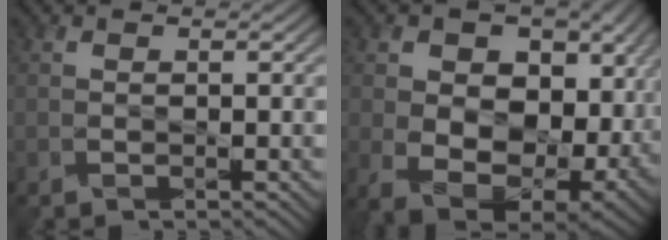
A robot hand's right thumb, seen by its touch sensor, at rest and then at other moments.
{"total": 15.5, "force": [1.5, 11.0, 10.8], "torque": [-0.174, -0.017, 0.059]}